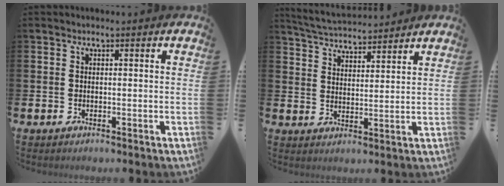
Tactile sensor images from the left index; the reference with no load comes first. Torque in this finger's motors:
{"motor_torque": [-0.15, -0.50, 0.33, 0.10]}